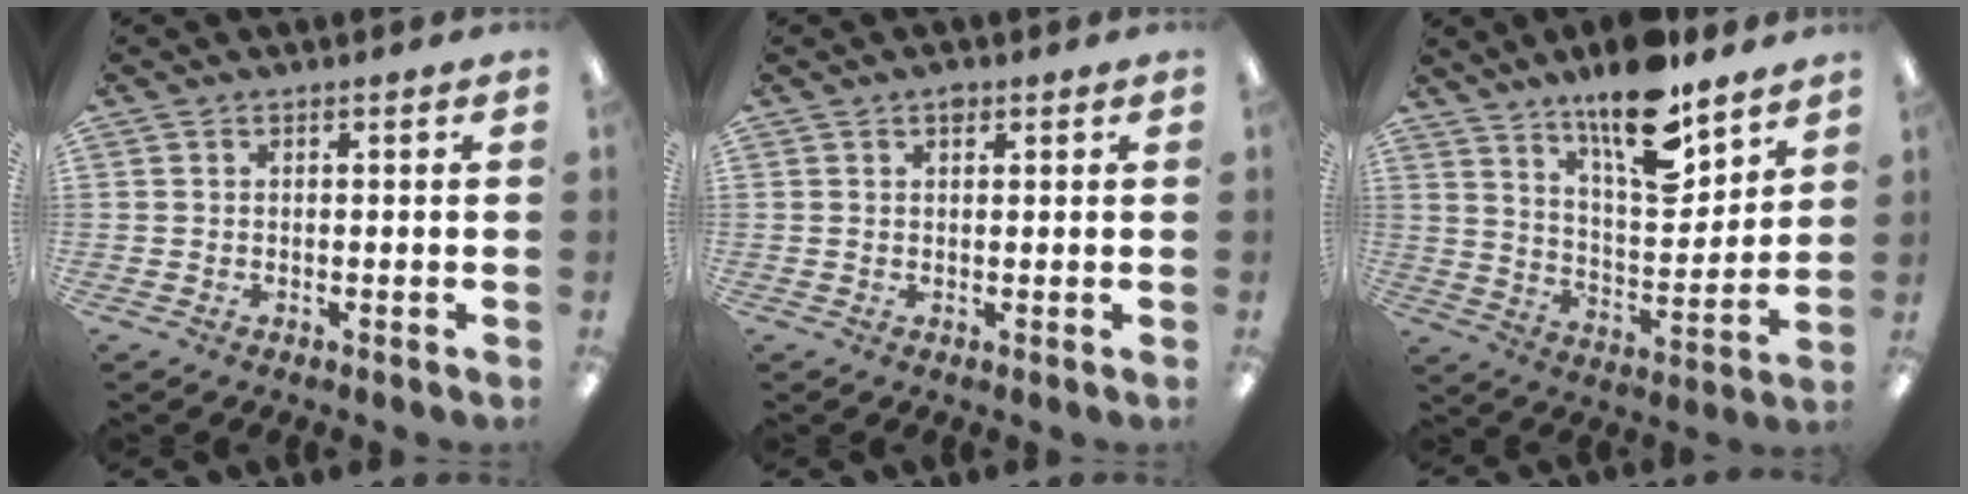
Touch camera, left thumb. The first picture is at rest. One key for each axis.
{"total": 1.7, "fx": 1.1, "fy": 0.8, "fz": 1.0, "tx": -0.005, "ty": -0.005, "tz": 0.015}
{"total": 16.0, "fx": 11.9, "fy": 5.0, "fz": 9.5, "tx": -0.151, "ty": -0.080, "tz": 0.200}